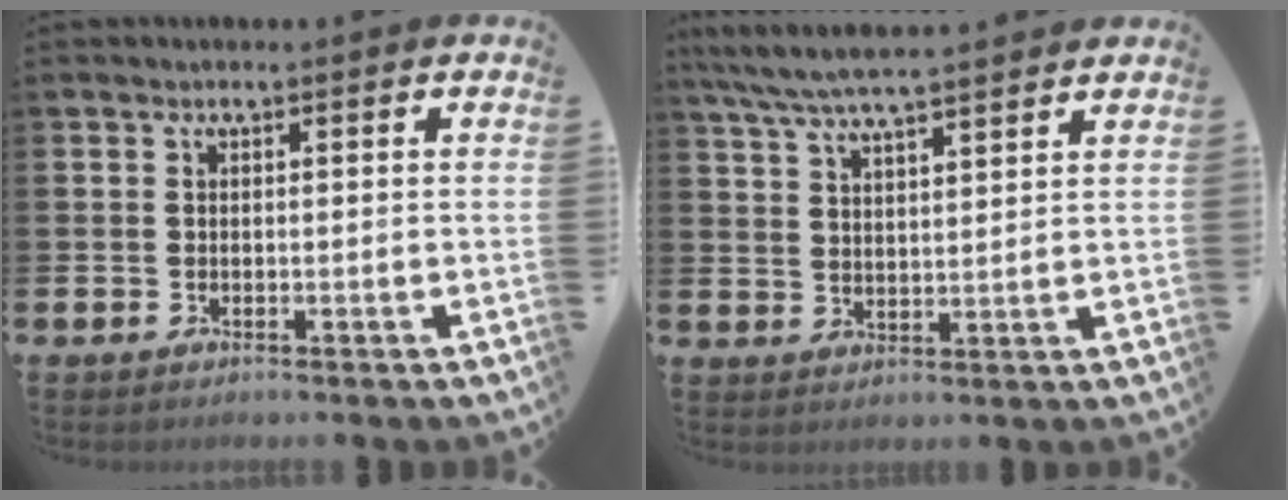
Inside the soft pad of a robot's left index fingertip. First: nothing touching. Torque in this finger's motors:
{"motor_torque": [1.37, -0.78, 0.50, 0.21]}